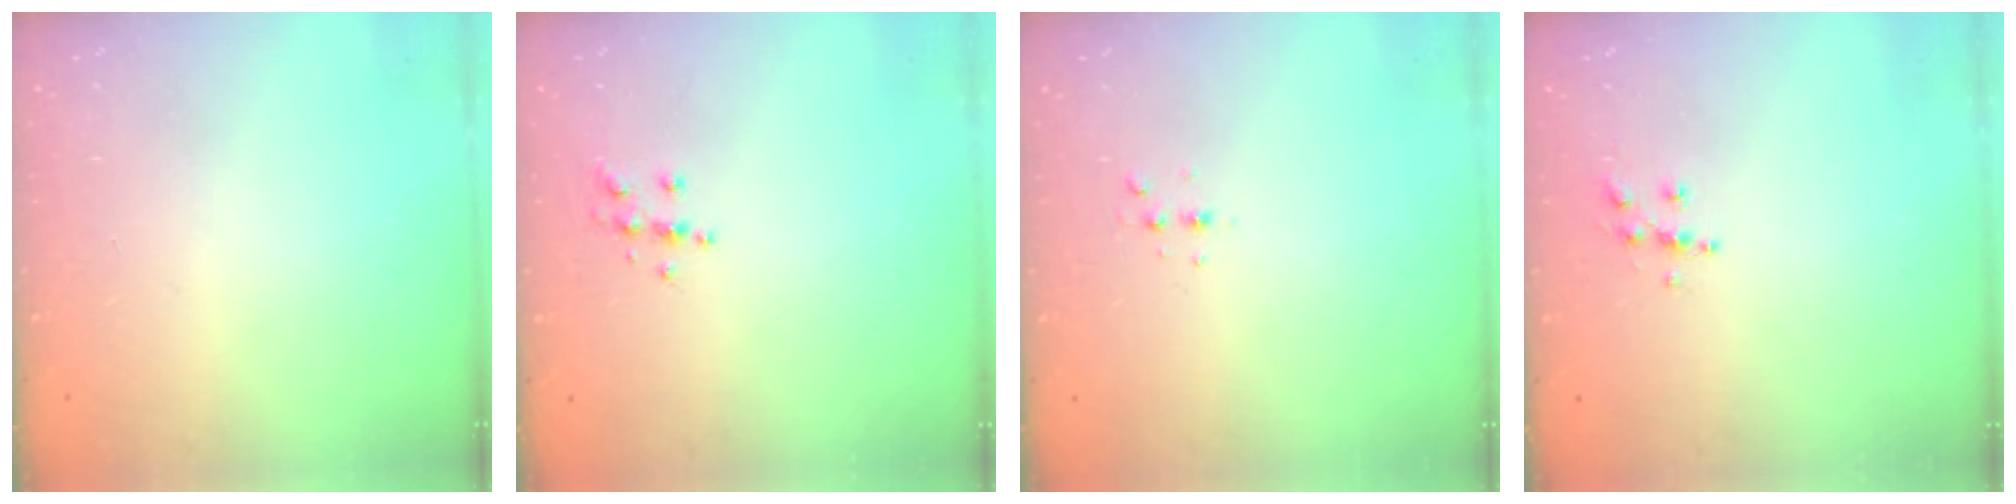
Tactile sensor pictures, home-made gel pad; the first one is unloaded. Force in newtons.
{"total": 6.2, "press": 6.2, "slide": 0.6}
{"total": 2.8, "press": 2.8, "slide": 0.7}
{"total": 6.1, "press": 6.1, "slide": 0.4}